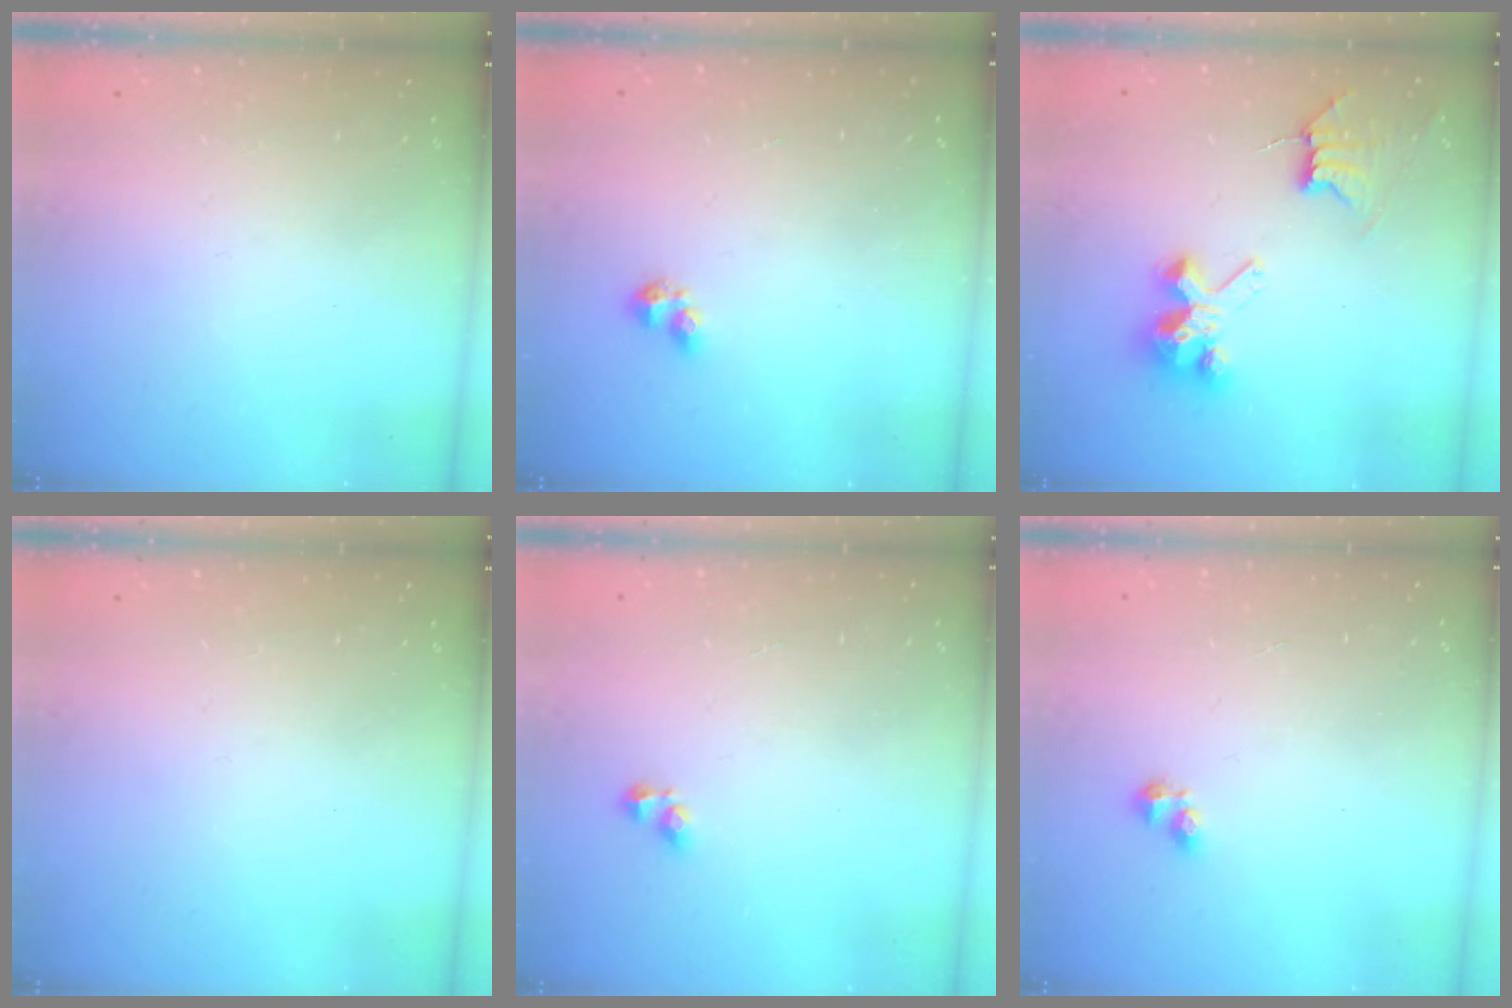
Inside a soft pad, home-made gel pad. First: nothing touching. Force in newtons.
{"total": 2.3, "press": 2.2, "slide": 0.6}
{"total": 8.2, "press": 8.2, "slide": 0.7}
{"total": 0.0}
{"total": 3.7, "press": 3.7, "slide": 0.6}
{"total": 2.7, "press": 2.7, "slide": 0.4}